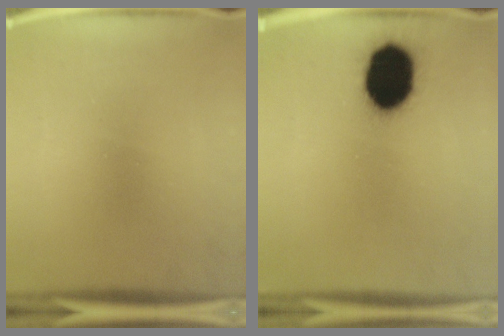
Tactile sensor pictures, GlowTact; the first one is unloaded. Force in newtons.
{"total": 18.6}